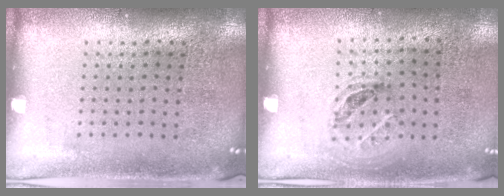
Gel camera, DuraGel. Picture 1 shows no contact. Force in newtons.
{"total": 1.0, "press": 0.7, "slide": 0.7}